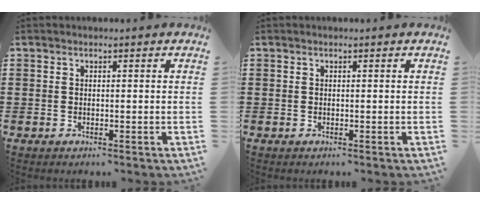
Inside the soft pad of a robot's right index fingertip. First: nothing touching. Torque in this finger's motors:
{"motor_torque": [-0.26, 0.57, 0.00, -0.01]}